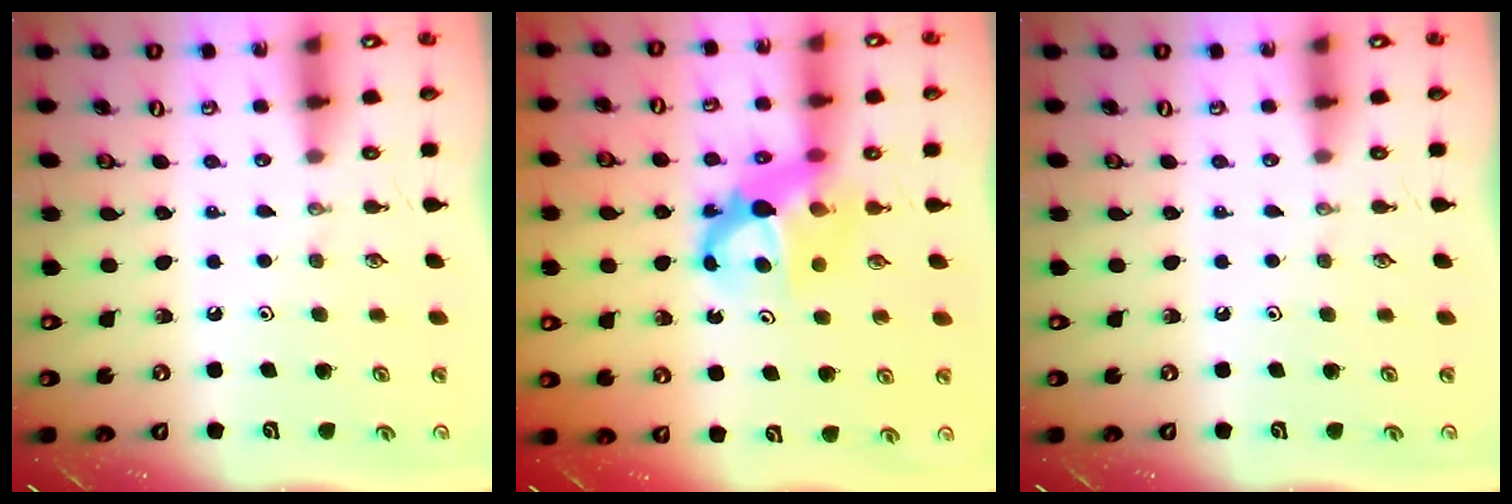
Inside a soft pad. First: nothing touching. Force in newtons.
{"total": 6.8, "press": 6.7, "slide": 0.4}
{"total": 0.0}